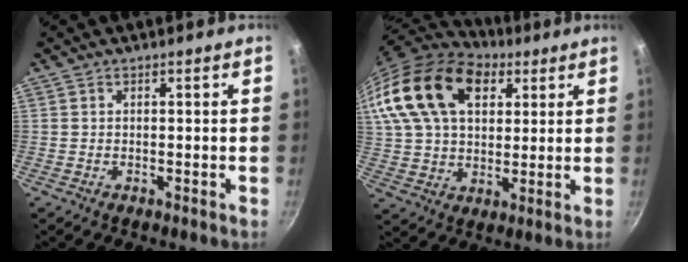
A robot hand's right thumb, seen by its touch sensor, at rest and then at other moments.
{"total": 24.6, "force": [10.7, 15.7, 15.6], "torque": [-0.300, 0.007, 0.190]}